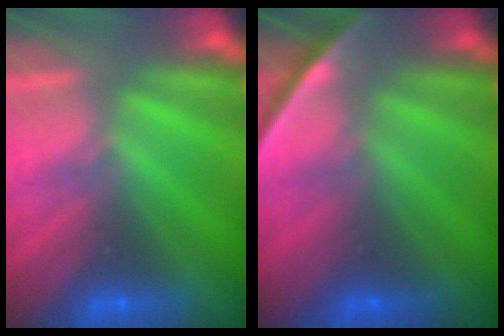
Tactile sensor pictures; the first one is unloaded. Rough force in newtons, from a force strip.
{"total": 1.9}